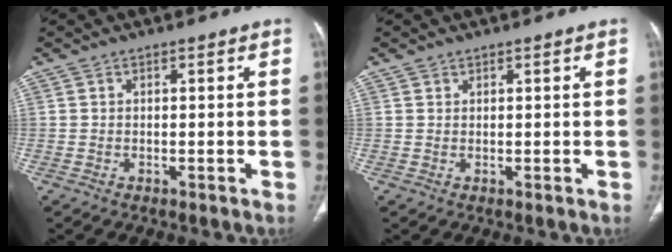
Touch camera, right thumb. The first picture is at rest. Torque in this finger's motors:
{"motor_torque": [0.06, -0.42, -0.42, 0.21, -0.02]}